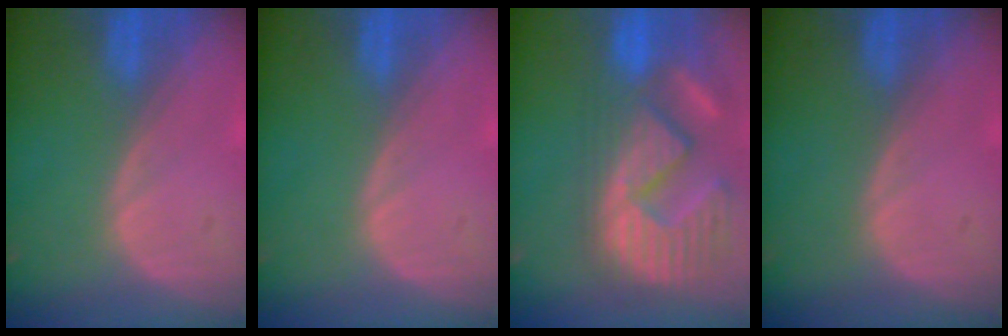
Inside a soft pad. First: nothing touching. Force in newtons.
{"total": 0.0}
{"total": 14.4, "press": 12.2, "slide": 7.6}
{"total": 0.0}